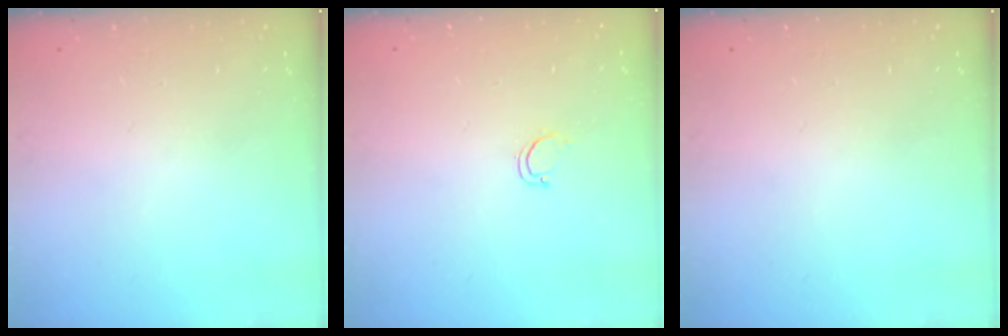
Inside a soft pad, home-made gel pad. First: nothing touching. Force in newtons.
{"total": 2.8, "press": 2.8, "slide": 0.2}
{"total": 0.0}